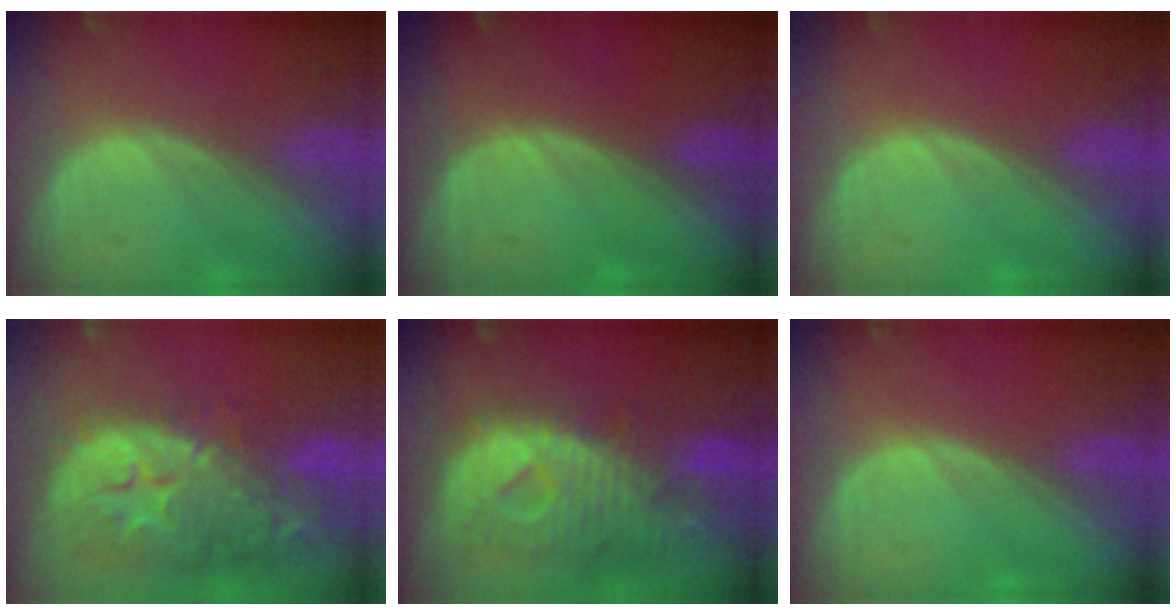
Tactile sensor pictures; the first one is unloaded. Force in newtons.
{"total": 0.0}
{"total": 0.0}
{"total": 14.6, "press": 11.8, "slide": 8.6}
{"total": 12.0, "press": 10.3, "slide": 6.0}
{"total": 0.0}